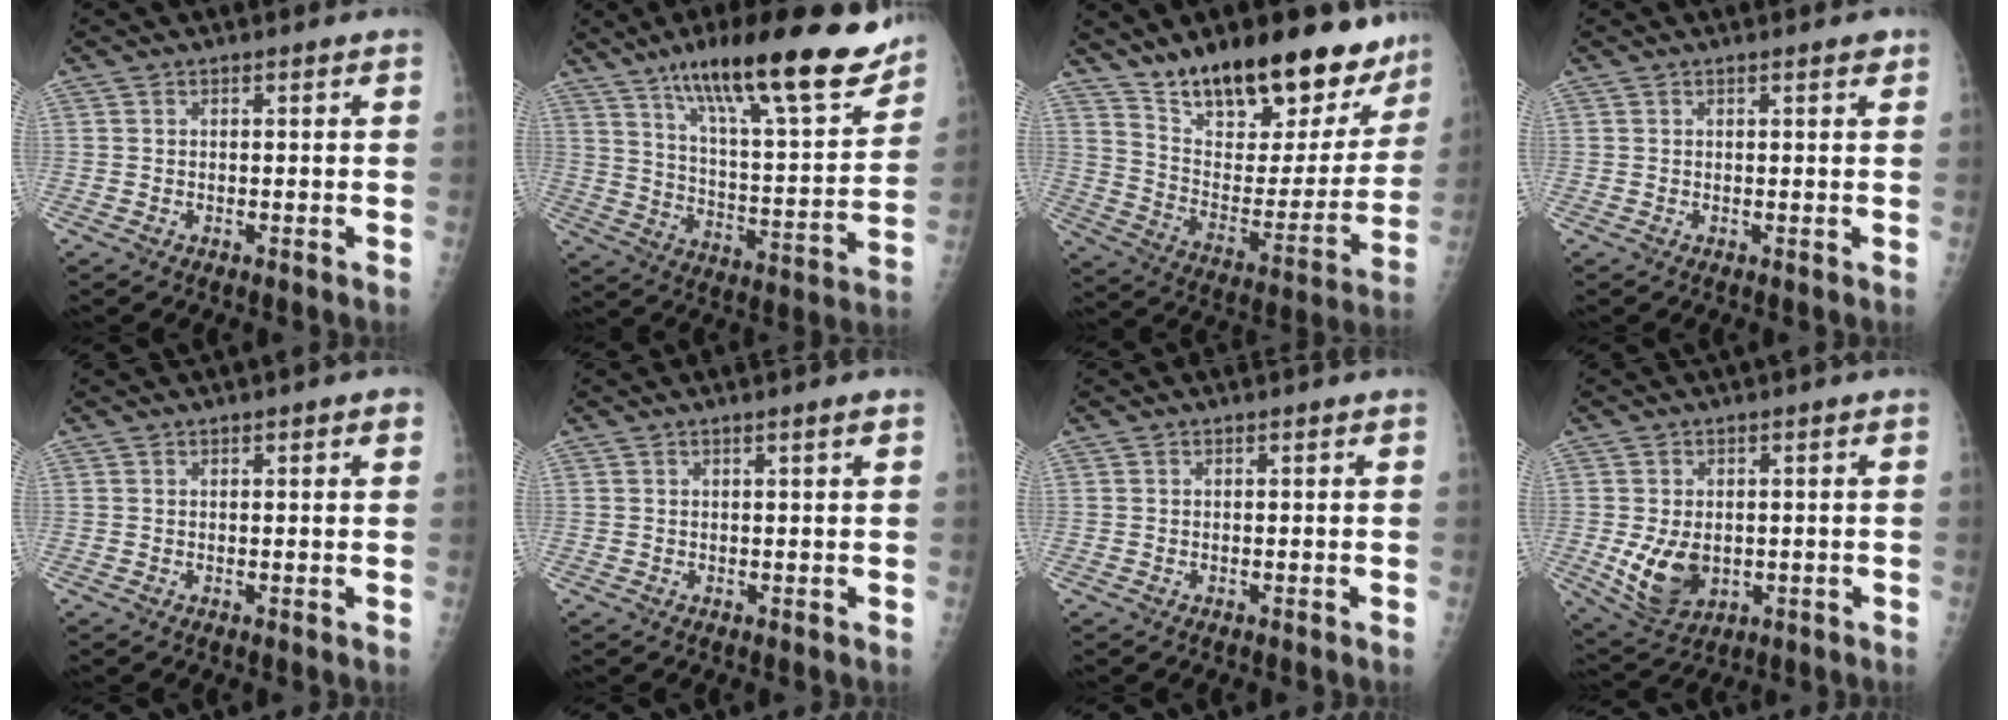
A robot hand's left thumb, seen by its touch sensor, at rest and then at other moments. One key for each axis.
{"total": 25.1, "fx": 17.1, "fy": 5.5, "fz": 17.6, "tx": -0.247, "ty": -0.063, "tz": 0.274}
{"total": 25.2, "fx": 19.3, "fy": 10.0, "fz": 12.7, "tx": -0.147, "ty": -0.094, "tz": 0.301}
{"total": 1.2, "fx": 0.8, "fy": 0.3, "fz": 0.9, "tx": -0.012, "ty": -0.002, "tz": 0.008}
{"total": 2.1, "fx": 1.0, "fy": 0.7, "fz": 1.7, "tx": -0.016, "ty": 0.001, "tz": 0.011}
{"total": 1.1, "fx": 0.6, "fy": -0.1, "fz": 0.9, "tx": -0.016, "ty": -0.001, "tz": 0.010}
{"total": 0.0}
{"total": 8.6, "fx": -1.0, "fy": 5.9, "fz": 6.1, "tx": -0.098, "ty": -0.009, "tz": 0.000}